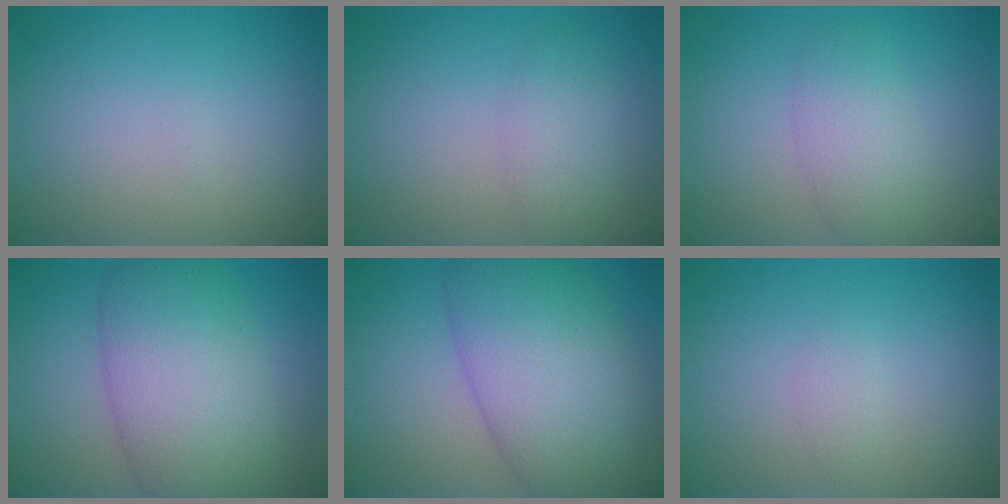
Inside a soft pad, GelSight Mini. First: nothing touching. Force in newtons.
{"total": 2.2, "press": 2.2, "slide": 0.1}
{"total": 3.2, "press": 3.2, "slide": 0.0}
{"total": 9.4, "press": 9.4, "slide": 0.7}
{"total": 10.3, "press": 10.3, "slide": 0.3}
{"total": 0.8, "press": 0.8, "slide": 0.1}